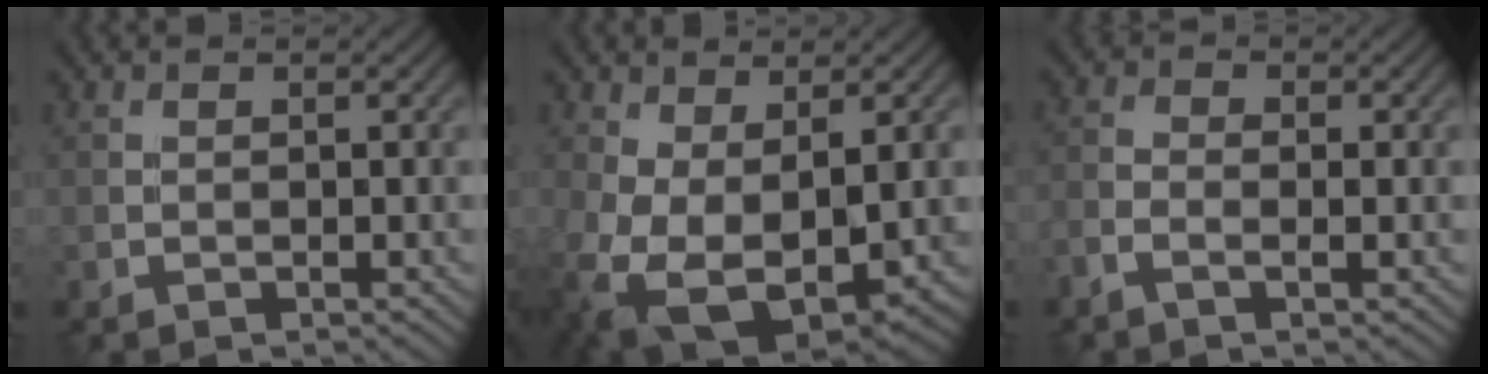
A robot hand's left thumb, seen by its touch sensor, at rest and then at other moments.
{"total": 12.5, "force": [-2.8, 7.3, 9.8], "torque": [-0.225, -0.050, -0.016]}
{"total": 2.2, "force": [-1.1, 0.7, 1.8], "torque": [-0.042, -0.001, -0.029]}